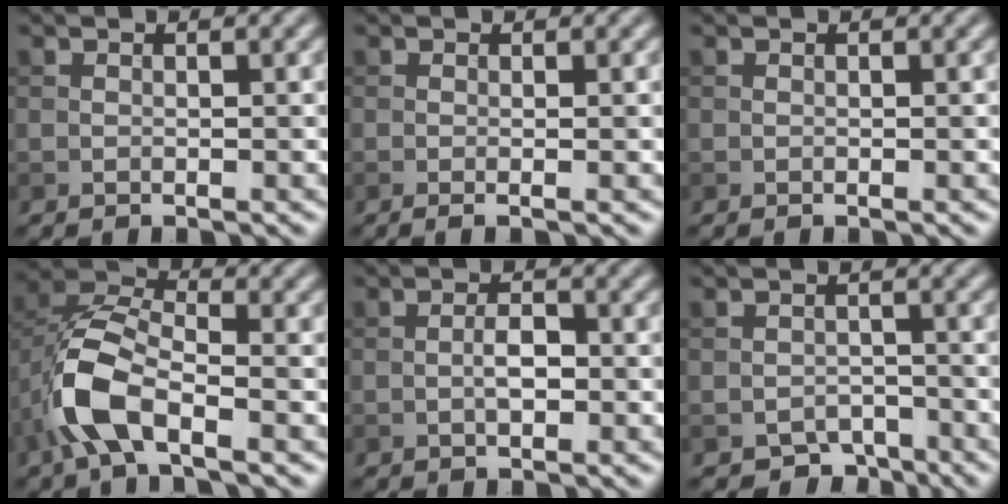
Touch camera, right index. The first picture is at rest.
{"total": 1.4, "force": [-0.2, 0.4, 1.3], "torque": [-0.017, -0.005, -0.006]}
{"total": 0.0}
{"total": 7.5, "force": [-3.2, 3.7, 5.7], "torque": [-0.121, 0.005, -0.070]}
{"total": 2.0, "force": [-0.4, 0.8, 1.8], "torque": [-0.031, 0.004, -0.011]}
{"total": 2.9, "force": [-2.3, 1.6, 0.7], "torque": [0.001, 0.001, -0.041]}